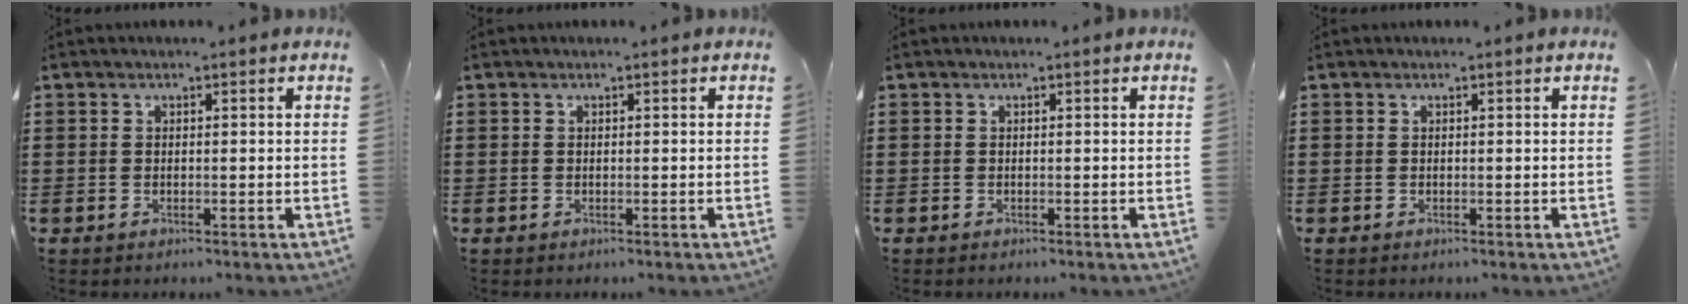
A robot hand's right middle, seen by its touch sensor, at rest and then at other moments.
{"total": 0.0}
{"total": 0.0}
{"total": 0.0}